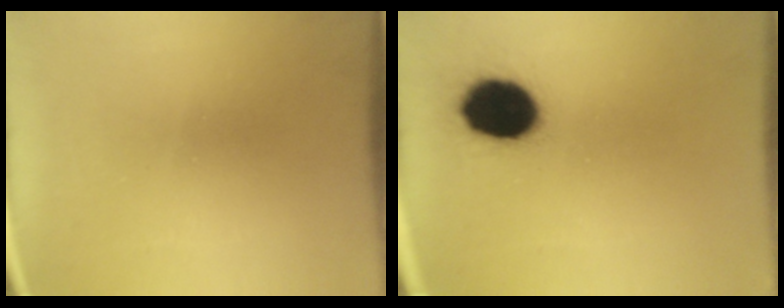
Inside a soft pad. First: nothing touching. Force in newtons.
{"total": 13.9}